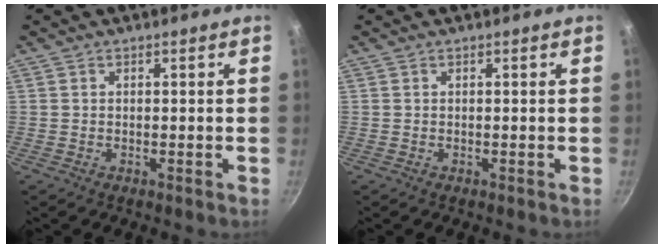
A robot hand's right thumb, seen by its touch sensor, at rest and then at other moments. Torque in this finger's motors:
{"motor_torque": [-0.02, 0.02, 0.05, 0.03, 0.02]}